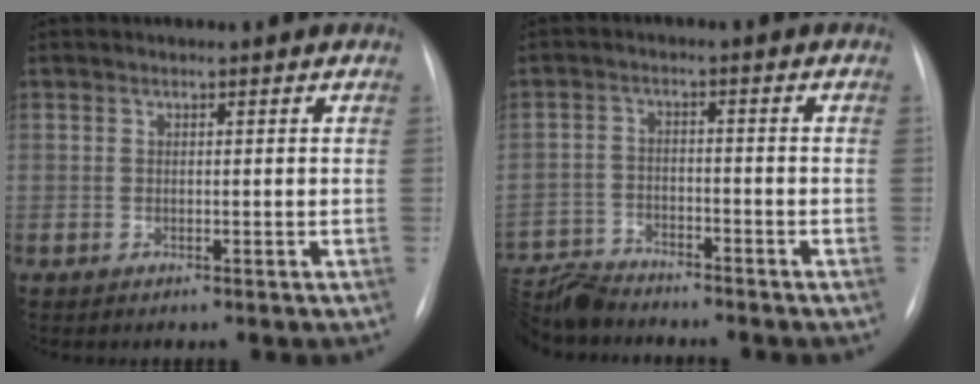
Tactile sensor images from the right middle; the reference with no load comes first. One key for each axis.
{"total": 8.6, "fx": -8.5, "fy": 1.2, "fz": 1.1, "tx": -0.025, "ty": -0.007, "tz": -0.155}